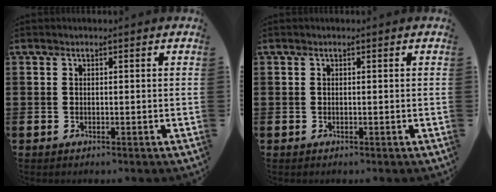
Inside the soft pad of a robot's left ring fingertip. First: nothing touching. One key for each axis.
{"total": 0.0}